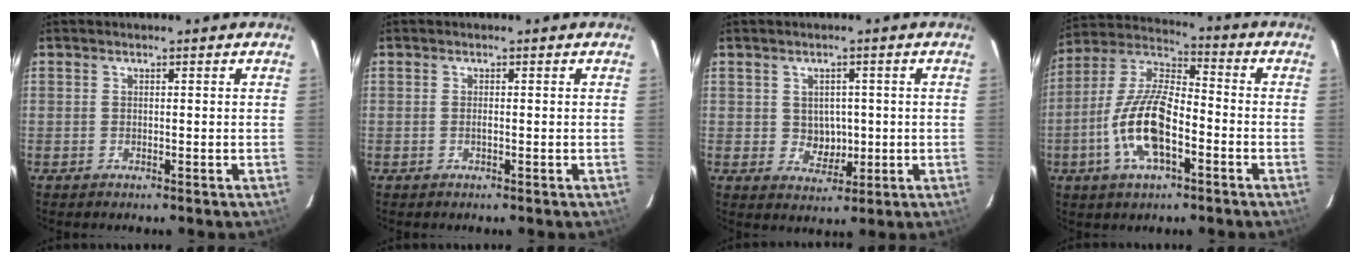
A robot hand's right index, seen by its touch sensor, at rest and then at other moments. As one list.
[{"total": 0.5, "force": [-0.2, 0.2, 0.5], "torque": [-0.009, -0.001, -0.002]}, {"total": 4.5, "force": [0.2, 4.1, 1.8], "torque": [-0.030, 0.004, 0.013]}, {"total": 14.8, "force": [-5.1, 5.9, 12.6], "torque": [-0.266, -0.001, -0.100]}]